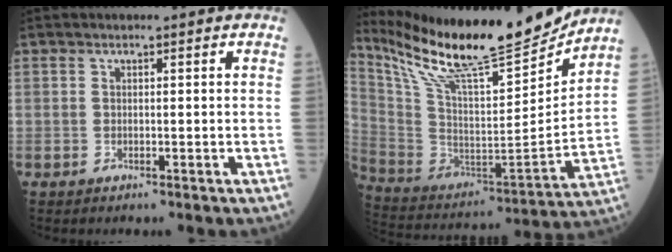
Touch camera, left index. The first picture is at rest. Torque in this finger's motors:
{"motor_torque": [0.61, -1.52, 0.14, 0.09]}